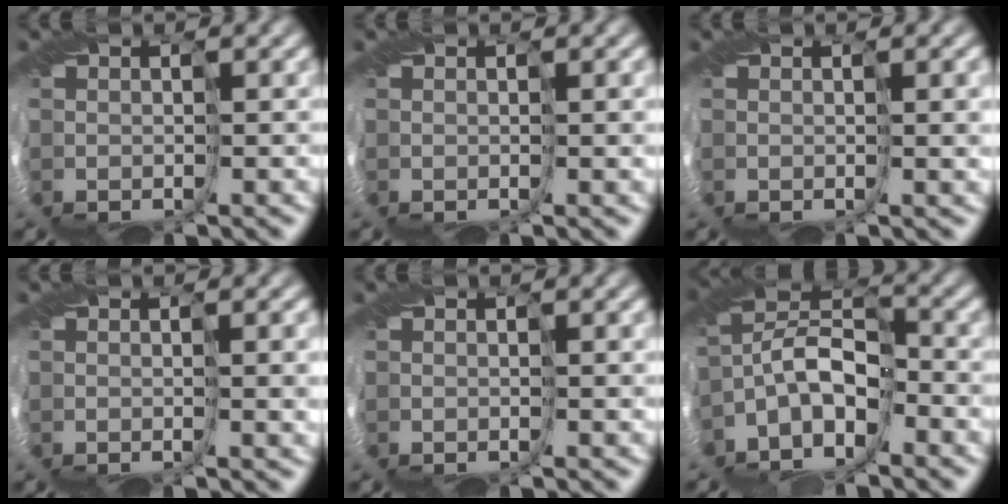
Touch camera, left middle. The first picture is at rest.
{"total": 1.0, "force": [0.2, 0.2, 0.9], "torque": [-0.020, -0.002, 0.005]}
{"total": 3.1, "force": [0.6, 1.0, 2.8], "torque": [-0.046, 0.002, 0.018]}
{"total": 3.3, "force": [0.3, 1.2, 3.1], "torque": [-0.049, -0.001, 0.018]}
{"total": 0.7, "force": [0.2, 0.0, 0.7], "torque": [-0.016, -0.002, 0.005]}
{"total": 6.1, "force": [-3.7, 2.3, 4.2], "torque": [-0.085, 0.011, -0.083]}